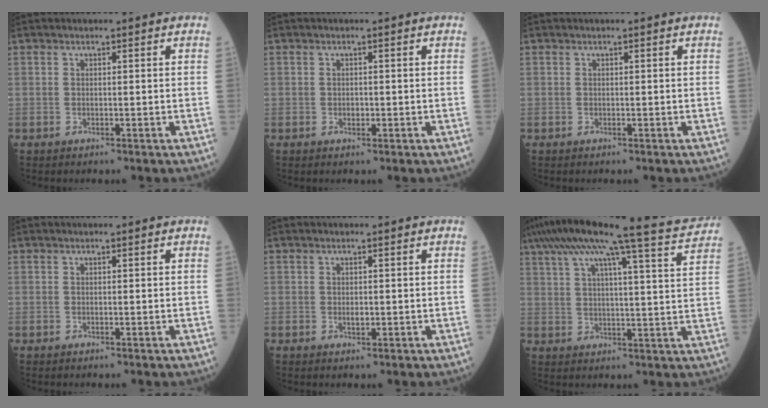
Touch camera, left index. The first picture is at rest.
{"total": 0.9, "force": [-0.3, 0.7, 0.5], "torque": [-0.010, 0.002, -0.005]}
{"total": 0.0}
{"total": 0.0}
{"total": 1.0, "force": [-0.1, 0.6, 0.7], "torque": [-0.013, 0.000, -0.001]}
{"total": 19.3, "force": [16.5, -0.3, 10.1], "torque": [-0.181, -0.005, 0.223]}